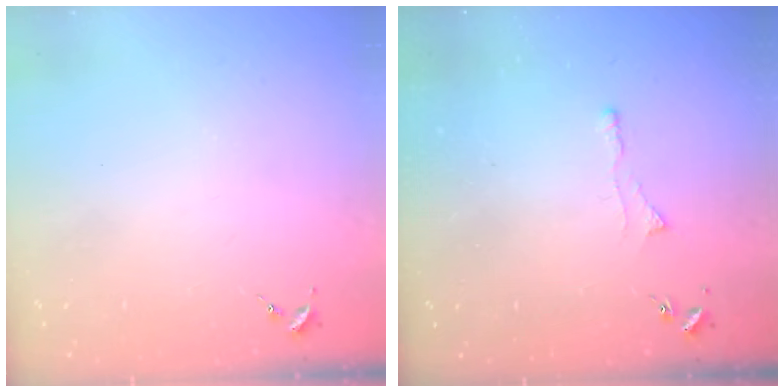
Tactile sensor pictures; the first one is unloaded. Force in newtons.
{"total": 3.1, "press": 3.1, "slide": 0.6}